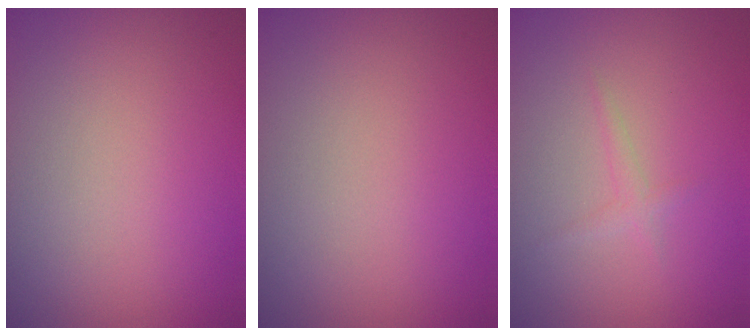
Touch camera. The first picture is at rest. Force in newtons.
{"total": 0.0}
{"total": 0.9, "press": 0.9, "slide": 0.0}